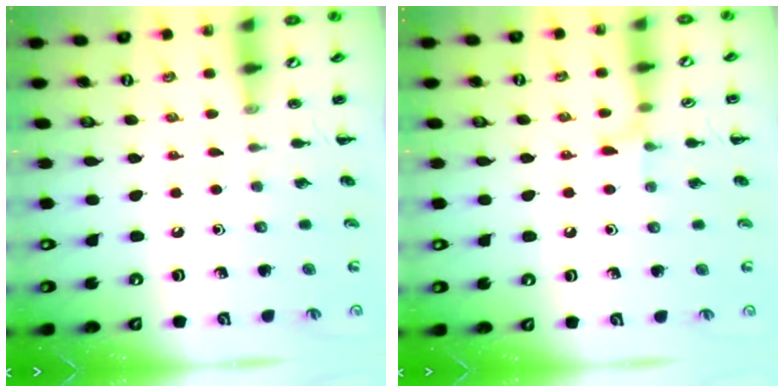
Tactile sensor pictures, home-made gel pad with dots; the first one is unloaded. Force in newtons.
{"total": 5.7, "press": 5.4, "slide": 1.8}